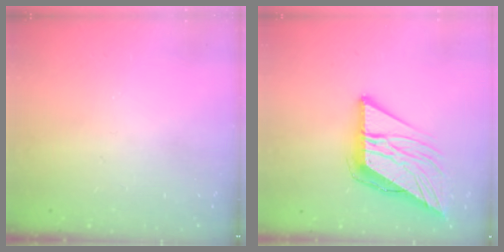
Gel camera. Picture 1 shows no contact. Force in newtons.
{"total": 12.2, "press": 12.1, "slide": 1.4}